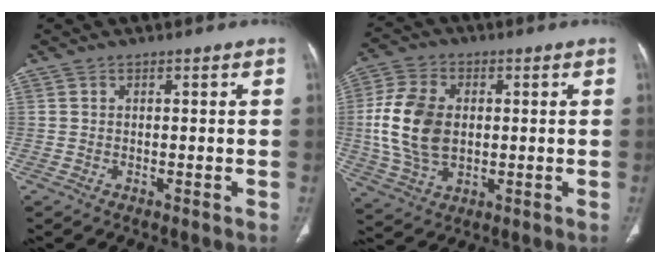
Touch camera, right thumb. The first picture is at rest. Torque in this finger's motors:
{"motor_torque": [1.68, 1.54, 1.22, -1.17, 0.36]}